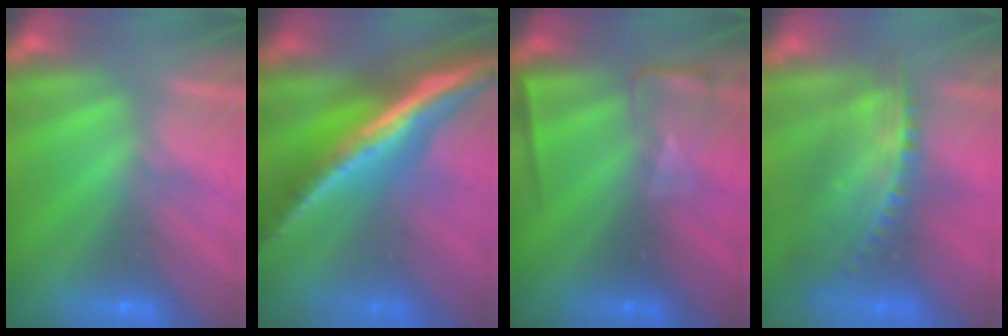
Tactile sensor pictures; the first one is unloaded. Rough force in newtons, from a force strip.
{"total": 7.1}
{"total": 2.2}
{"total": 7.4}